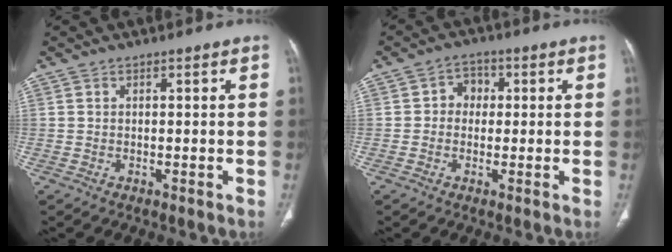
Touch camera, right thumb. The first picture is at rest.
{"total": 3.9, "force": [0.2, 3.4, 1.9], "torque": [-0.001, 0.011, -0.006]}